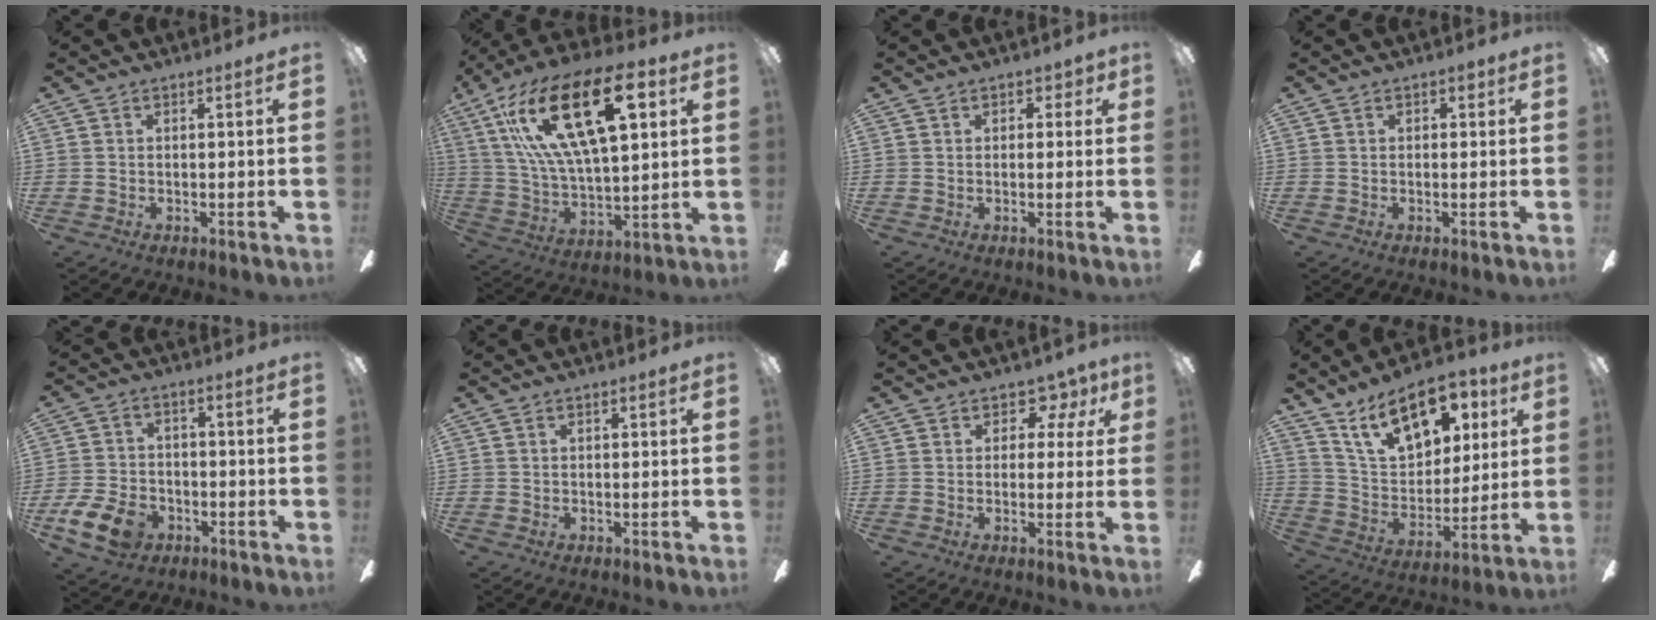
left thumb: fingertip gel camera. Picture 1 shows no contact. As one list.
[{"total": 26.5, "force": [11.7, 11.7, 20.7], "torque": [-0.380, -0.034, 0.191]}, {"total": 2.2, "force": [1.0, 1.6, 1.1], "torque": [-0.005, 0.000, 0.015]}, {"total": 1.3, "force": [0.4, 1.0, 0.7], "torque": [-0.007, 0.003, 0.005]}, {"total": 10.1, "force": [-5.2, 6.5, 5.8], "torque": [-0.134, 0.025, -0.096]}, {"total": 0.0}, {"total": 5.9, "force": [3.1, 4.1, 2.8], "torque": [-0.029, -0.012, 0.052]}, {"total": 19.0, "force": [11.0, 10.5, 11.4], "torque": [-0.180, -0.043, 0.196]}]